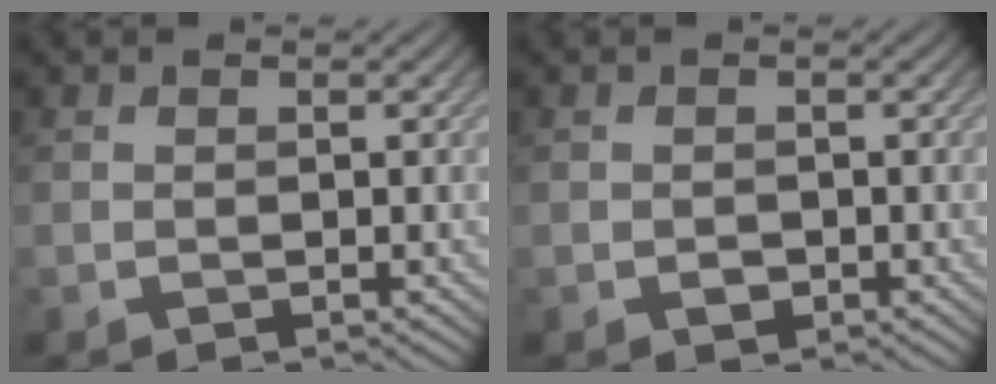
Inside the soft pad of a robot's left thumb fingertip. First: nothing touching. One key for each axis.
{"total": 0.9, "fx": -0.4, "fy": 0.7, "fz": 0.4, "tx": -0.005, "ty": -0.005, "tz": -0.008}